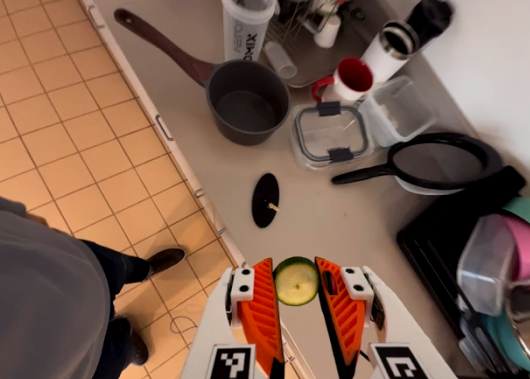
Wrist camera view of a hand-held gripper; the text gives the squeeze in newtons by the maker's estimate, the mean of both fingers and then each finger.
{"total": 9.3, "left": 9.1, "right": 9.5}